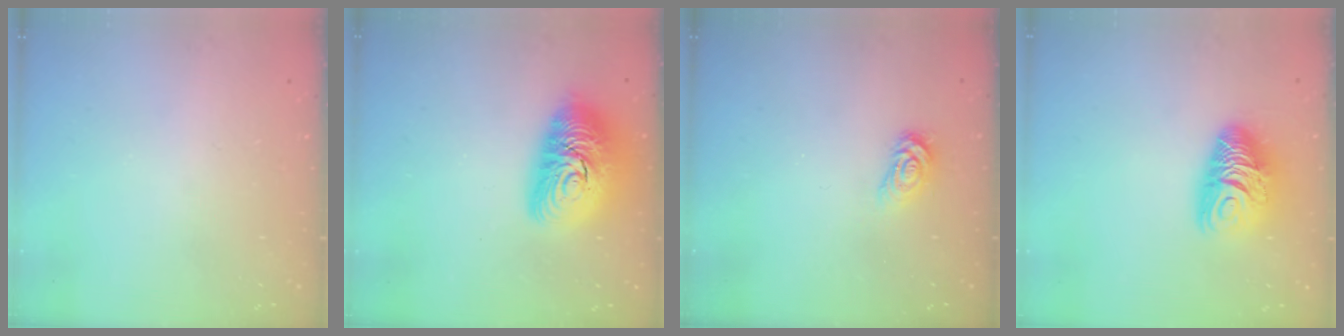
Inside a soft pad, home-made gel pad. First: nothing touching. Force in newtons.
{"total": 16.3, "press": 16.3, "slide": 1.1}
{"total": 4.5, "press": 4.5, "slide": 0.5}
{"total": 11.6, "press": 11.6, "slide": 1.3}